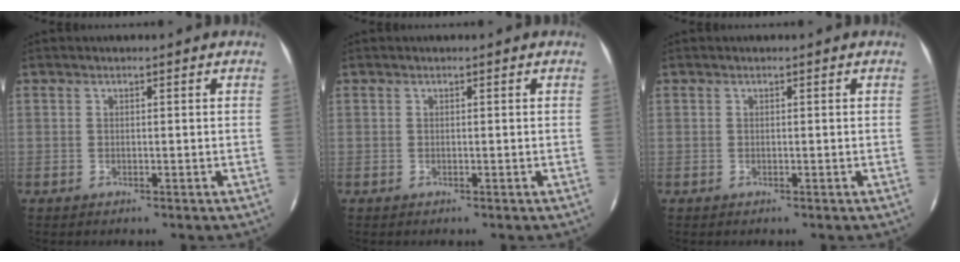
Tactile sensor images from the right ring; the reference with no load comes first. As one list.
[{"total": 0.0}, {"total": 0.0}]